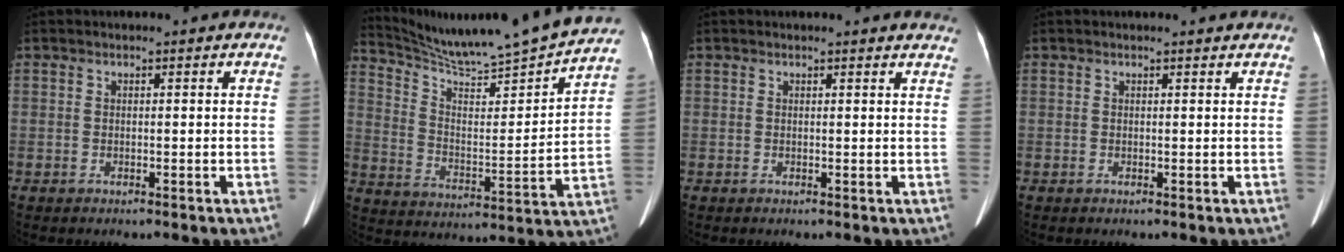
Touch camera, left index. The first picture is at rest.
{"total": 19.0, "force": [17.8, -1.0, 6.5], "torque": [-0.118, -0.048, 0.269]}
{"total": 5.5, "force": [5.4, 0.5, 1.1], "torque": [-0.003, -0.006, 0.033]}
{"total": 1.3, "force": [1.3, 0.0, 0.2], "torque": [-0.010, 0.001, 0.015]}